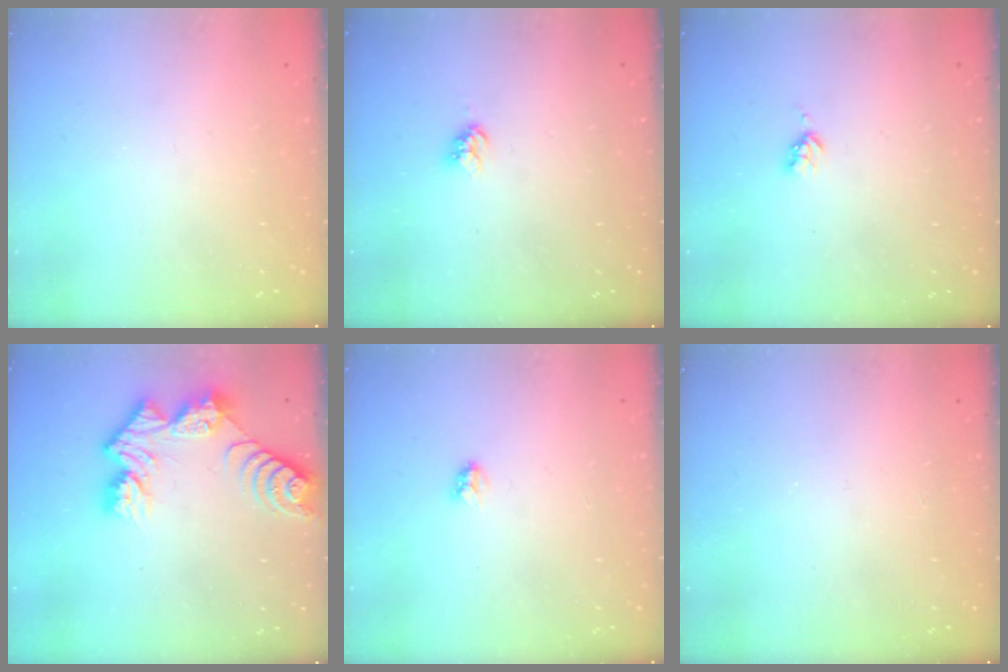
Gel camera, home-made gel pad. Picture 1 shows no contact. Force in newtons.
{"total": 3.9, "press": 3.9, "slide": 0.4}
{"total": 2.7, "press": 2.6, "slide": 0.5}
{"total": 11.0, "press": 11.0, "slide": 0.8}
{"total": 2.9, "press": 2.9, "slide": 0.3}
{"total": 1.7, "press": 1.7, "slide": 0.2}